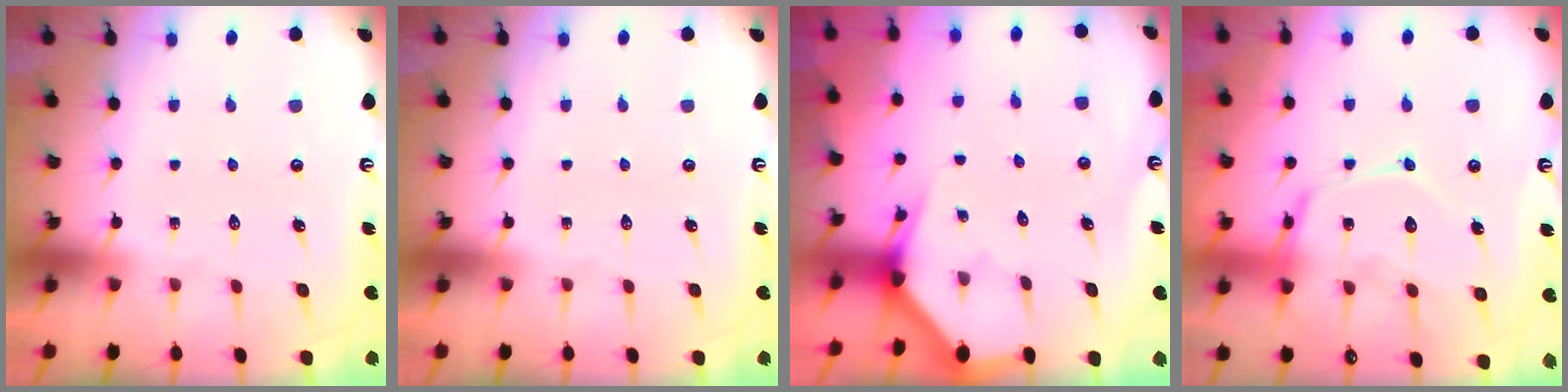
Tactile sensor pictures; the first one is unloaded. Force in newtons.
{"total": 0.0}
{"total": 2.9, "press": 2.9, "slide": 0.1}
{"total": 13.8, "press": 13.8, "slide": 1.3}